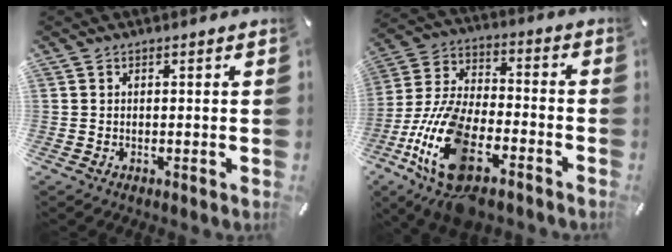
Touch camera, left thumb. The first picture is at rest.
{"total": 19.5, "force": [-9.8, 9.4, 14.0], "torque": [-0.302, 0.039, -0.172]}